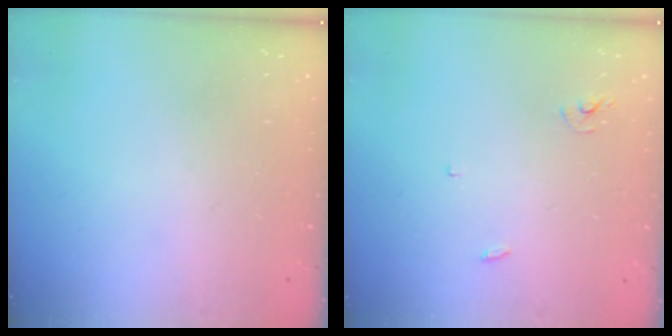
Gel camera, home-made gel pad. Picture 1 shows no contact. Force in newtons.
{"total": 2.5, "press": 2.5, "slide": 0.1}